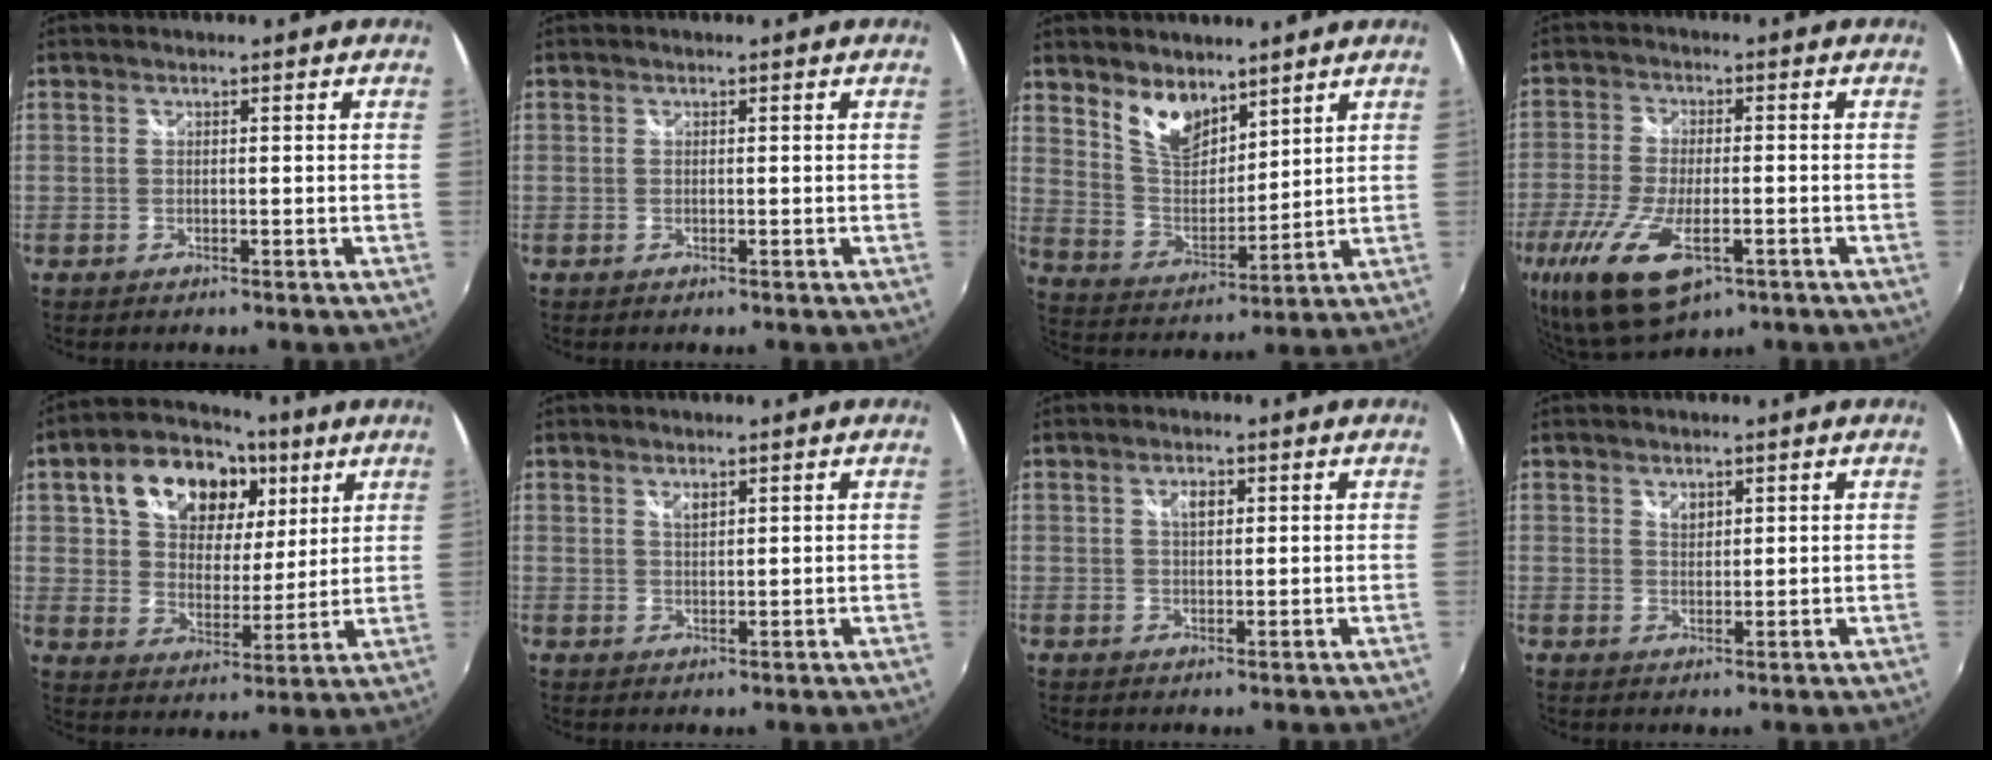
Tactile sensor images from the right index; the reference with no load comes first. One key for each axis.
{"total": 0.0}
{"total": 9.4, "fx": 6.7, "fy": 4.7, "fz": 4.7, "tx": -0.082, "ty": 0.000, "tz": 0.133}
{"total": 16.4, "fx": -7.2, "fy": 6.8, "fz": 13.0, "tx": -0.284, "ty": -0.052, "tz": -0.124}
{"total": 18.9, "fx": 8.5, "fy": 12.1, "fz": 11.7, "tx": -0.232, "ty": 0.052, "tz": 0.144}
{"total": 1.7, "fx": 1.2, "fy": 0.6, "fz": 1.1, "tx": -0.017, "ty": 0.000, "tz": 0.021}
{"total": 2.3, "fx": 0.9, "fy": 1.3, "fz": 1.7, "tx": -0.029, "ty": 0.004, "tz": 0.014}
{"total": 1.9, "fx": 1.2, "fy": 1.3, "fz": 0.8, "tx": -0.008, "ty": 0.001, "tz": 0.021}